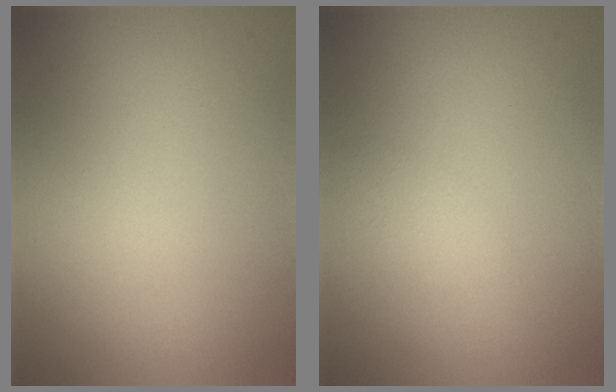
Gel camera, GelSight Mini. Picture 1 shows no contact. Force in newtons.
{"total": 1.1, "press": 1.1, "slide": 0.1}